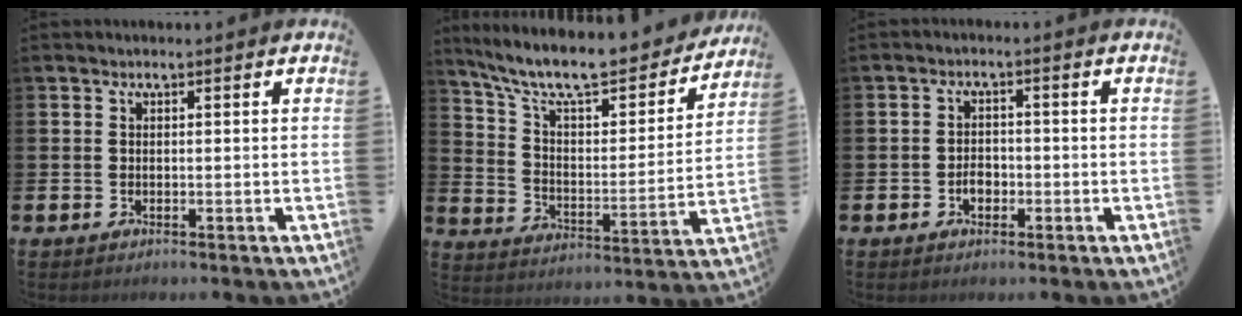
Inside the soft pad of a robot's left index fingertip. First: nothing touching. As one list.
[{"total": 10.9, "force": [9.5, 2.8, 4.4], "torque": [-0.113, -0.065, 0.160]}, {"total": 2.3, "force": [-0.8, 1.6, 1.4], "torque": [-0.018, 0.000, -0.019]}]